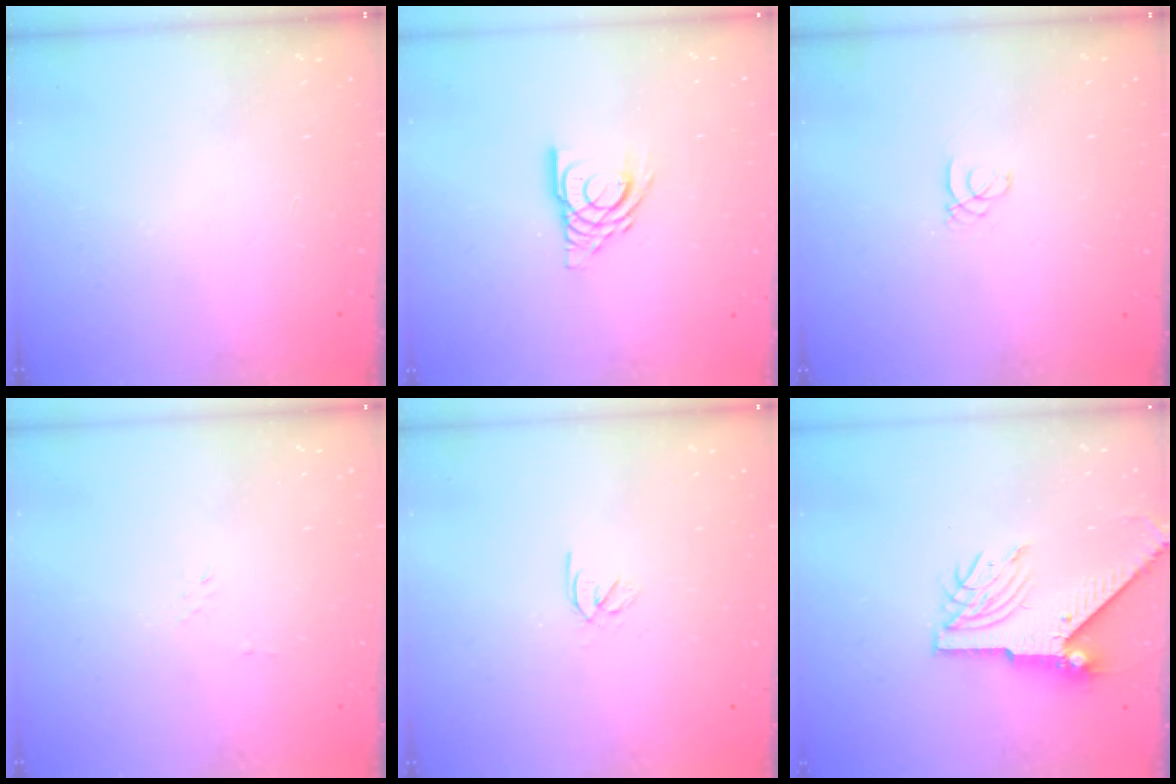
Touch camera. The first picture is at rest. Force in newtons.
{"total": 11.3, "press": 11.3, "slide": 1.3}
{"total": 1.0, "press": 1.0, "slide": 0.1}
{"total": 2.7, "press": 2.7, "slide": 0.3}
{"total": 2.4, "press": 2.3, "slide": 0.7}
{"total": 8.2, "press": 8.1, "slide": 1.1}